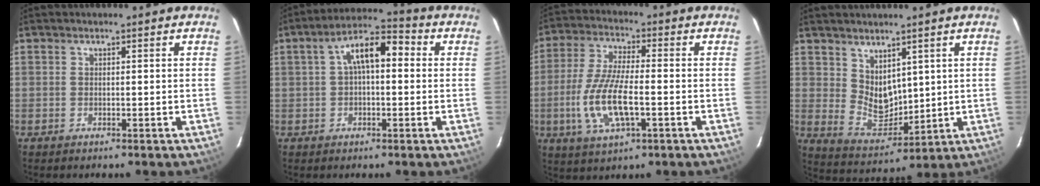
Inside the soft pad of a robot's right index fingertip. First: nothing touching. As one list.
[{"total": 8.7, "force": [1.2, 4.1, 7.6], "torque": [-0.134, 0.033, 0.017]}, {"total": 12.4, "force": [-3.2, 3.9, 11.4], "torque": [-0.240, -0.008, -0.061]}, {"total": 7.6, "force": [4.1, 4.9, 4.1], "torque": [-0.072, -0.009, 0.096]}]